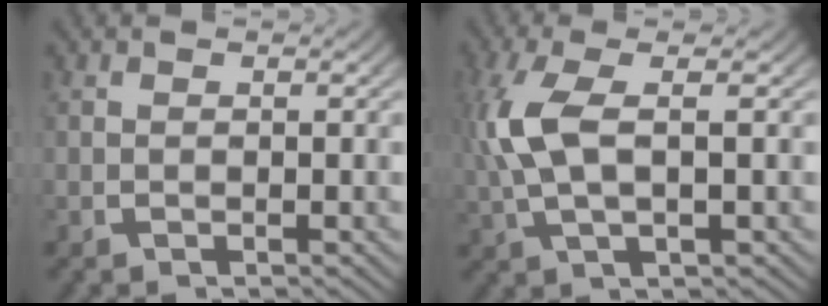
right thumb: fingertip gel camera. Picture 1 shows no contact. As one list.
[{"total": 6.4, "force": [0.8, 2.9, 5.6], "torque": [-0.143, -0.004, 0.026]}]